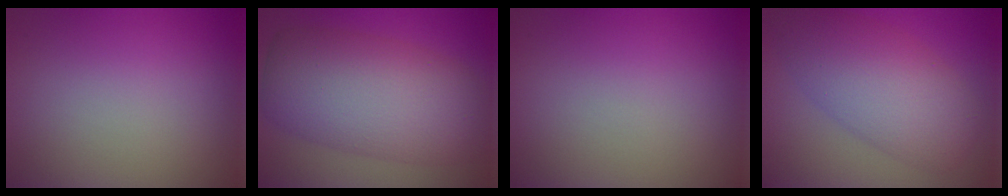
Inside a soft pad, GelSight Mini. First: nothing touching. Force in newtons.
{"total": 10.5, "press": 10.5, "slide": 0.2}
{"total": 0.0}
{"total": 7.4, "press": 7.4, "slide": 0.1}